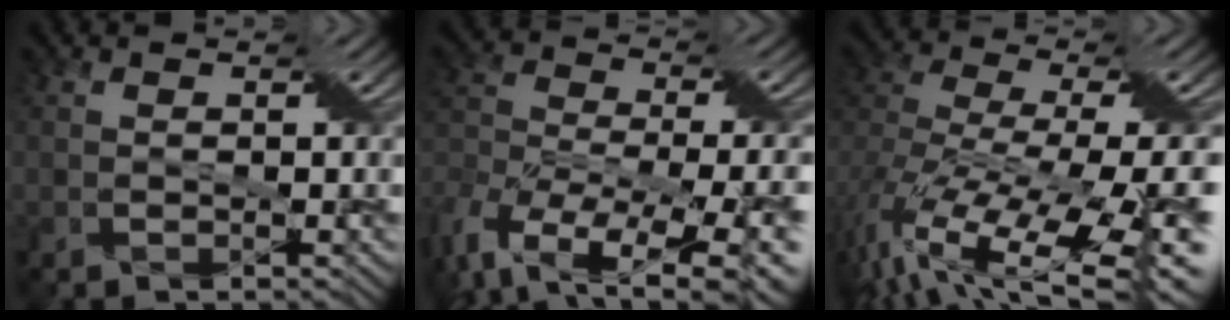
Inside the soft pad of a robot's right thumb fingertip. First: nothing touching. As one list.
[{"total": 13.6, "force": [-6.3, 7.2, 9.6], "torque": [-0.235, -0.009, -0.076]}, {"total": 15.4, "force": [-7.8, 6.1, 11.9], "torque": [-0.270, -0.016, -0.115]}]